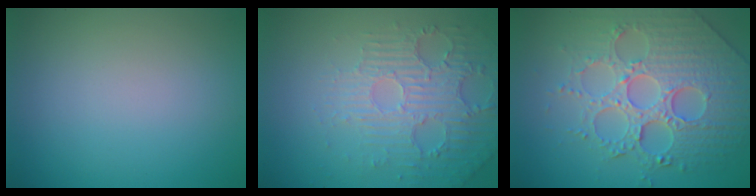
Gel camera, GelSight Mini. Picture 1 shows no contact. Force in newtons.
{"total": 5.0, "press": 3.6, "slide": 3.5}
{"total": 7.4, "press": 6.0, "slide": 4.3}